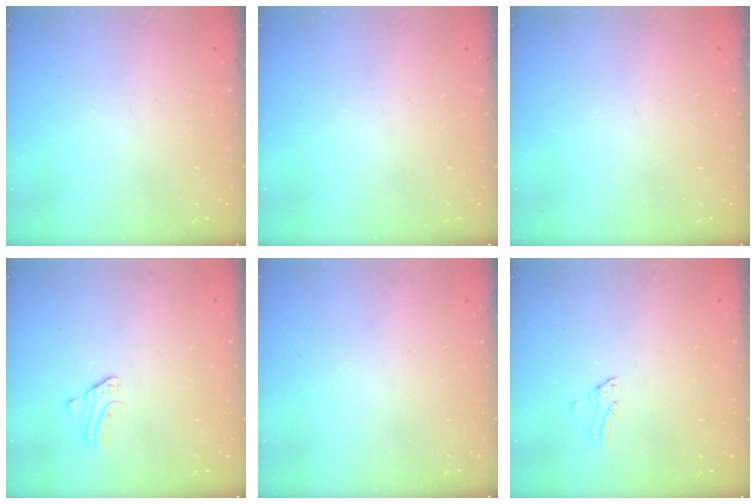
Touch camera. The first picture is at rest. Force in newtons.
{"total": 0.0}
{"total": 0.0}
{"total": 2.0, "press": 2.0, "slide": 0.2}
{"total": 0.0}
{"total": 0.0}